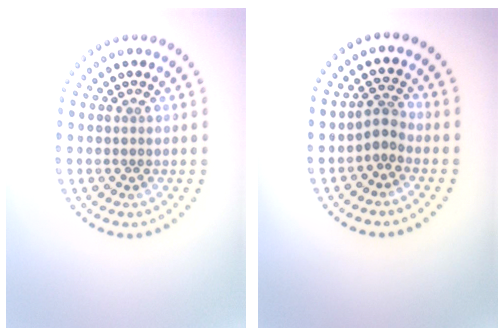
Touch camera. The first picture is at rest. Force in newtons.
{"total": 1.9, "press": 1.2, "slide": 1.5}